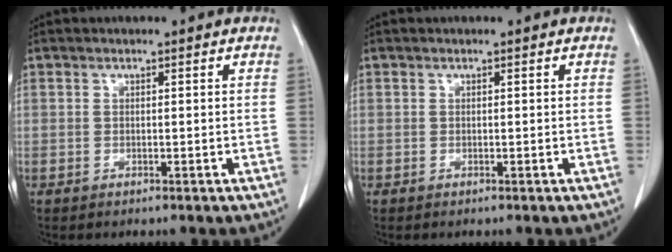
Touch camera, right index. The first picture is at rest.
{"total": 0.0}